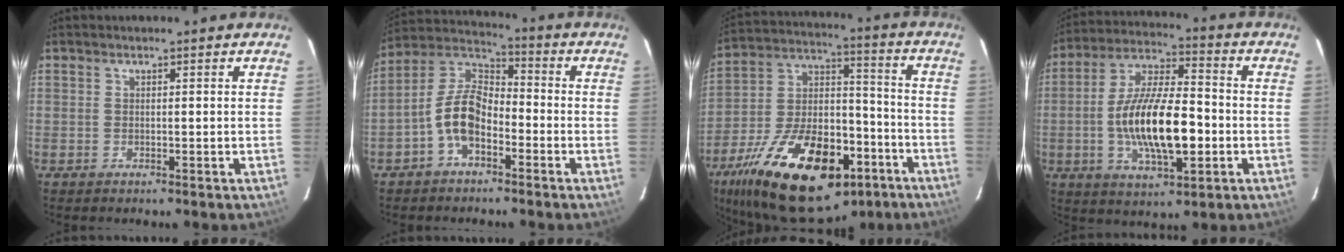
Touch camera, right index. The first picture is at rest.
{"total": 9.4, "force": [-4.1, 4.9, 6.8], "torque": [-0.147, 0.021, -0.083]}
{"total": 30.2, "force": [-16.9, 15.1, 19.9], "torque": [-0.383, -0.002, -0.258]}
{"total": 16.9, "force": [-3.3, 6.1, 15.5], "torque": [-0.293, 0.001, -0.058]}